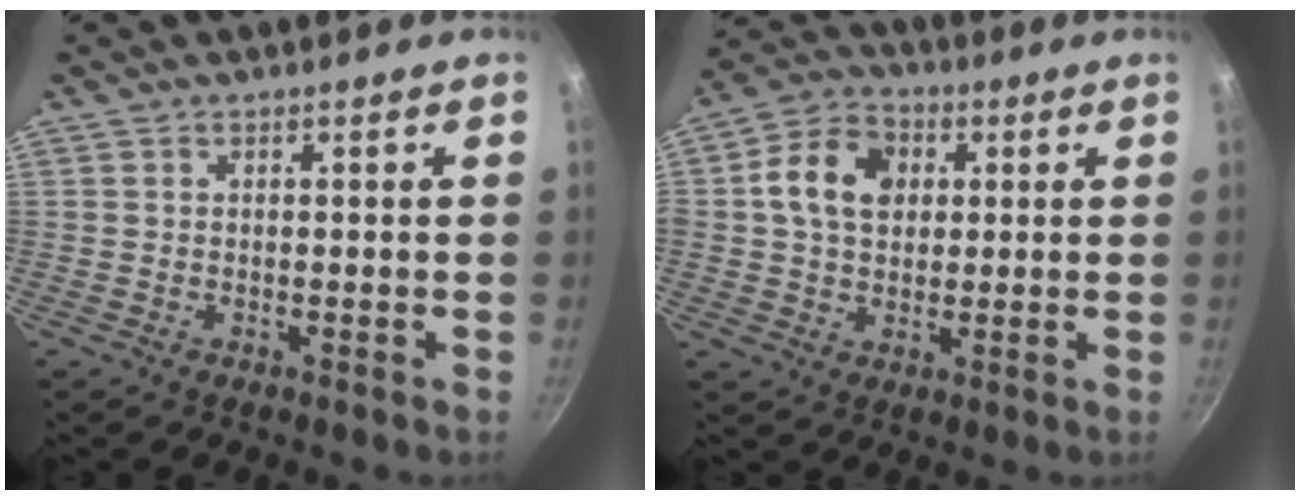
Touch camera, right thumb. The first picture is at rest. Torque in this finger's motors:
{"motor_torque": [0.06, 1.79, 0.88, 0.19, 0.28]}